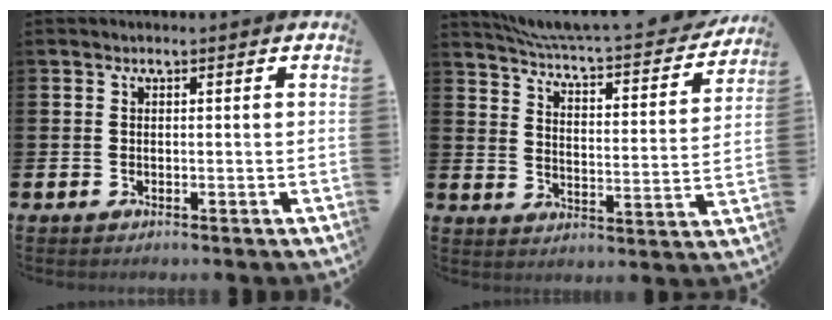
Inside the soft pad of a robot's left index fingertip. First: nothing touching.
{"total": 5.9, "force": [5.7, 0.3, 1.6], "torque": [-0.054, -0.052, 0.092]}